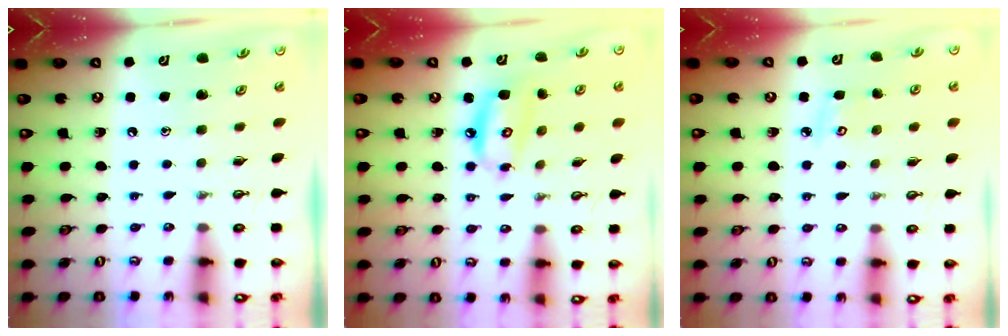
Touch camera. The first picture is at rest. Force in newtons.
{"total": 9.2, "press": 9.2, "slide": 1.1}
{"total": 4.6, "press": 4.6, "slide": 0.3}